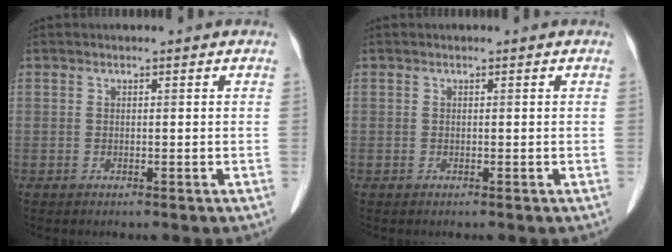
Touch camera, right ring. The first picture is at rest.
{"total": 0.0}